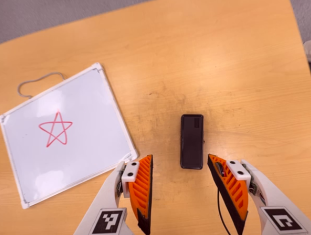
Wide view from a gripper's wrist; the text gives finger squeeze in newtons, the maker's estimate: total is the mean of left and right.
{"total": 0.0}